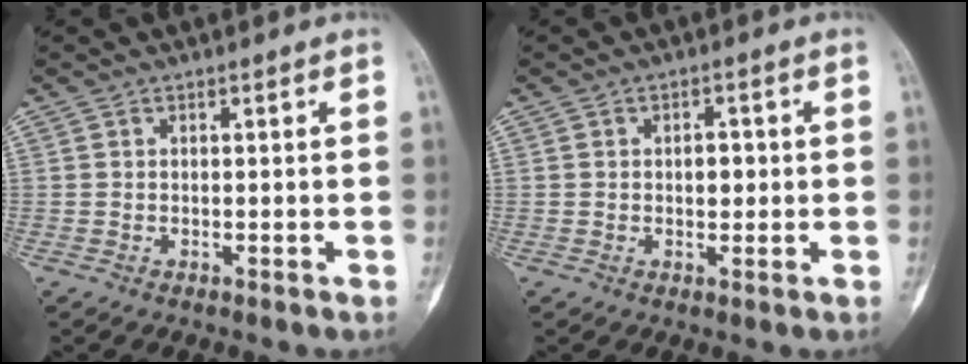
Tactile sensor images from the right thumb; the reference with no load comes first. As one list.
[{"total": 2.8, "force": [0.1, 1.7, 2.2], "torque": [-0.018, 0.001, 0.001]}]